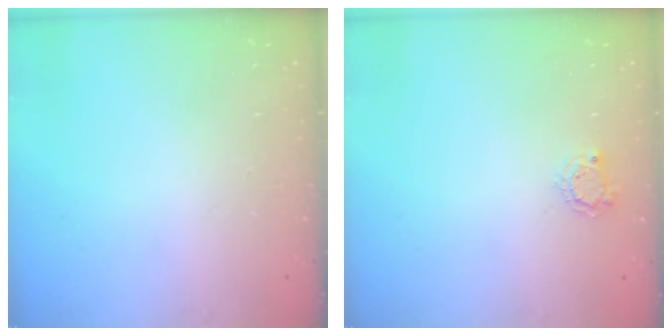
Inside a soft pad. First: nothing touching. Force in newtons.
{"total": 3.9, "press": 3.9, "slide": 0.5}